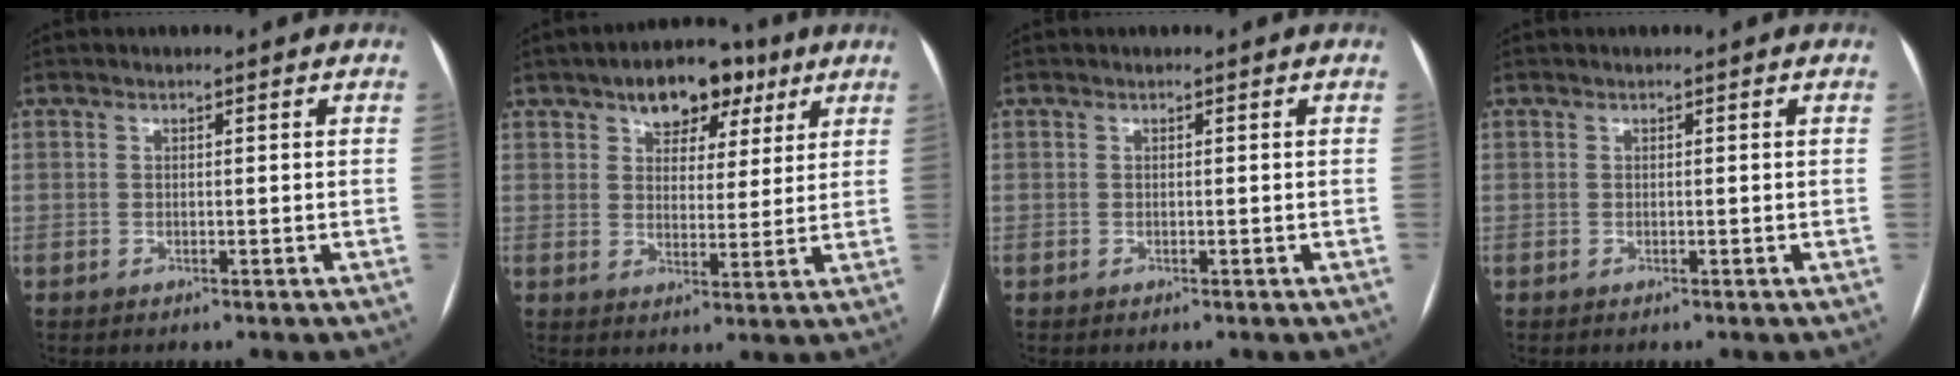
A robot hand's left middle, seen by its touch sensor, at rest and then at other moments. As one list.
[{"total": 9.0, "force": [5.4, 5.1, 5.1], "torque": [-0.067, 0.023, 0.082]}, {"total": 0.0}, {"total": 0.0}]